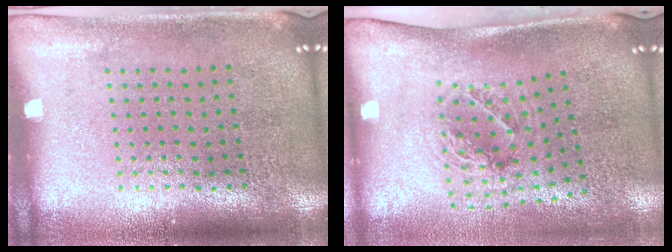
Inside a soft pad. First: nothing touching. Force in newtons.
{"total": 1.3, "press": 1.2, "slide": 0.6}